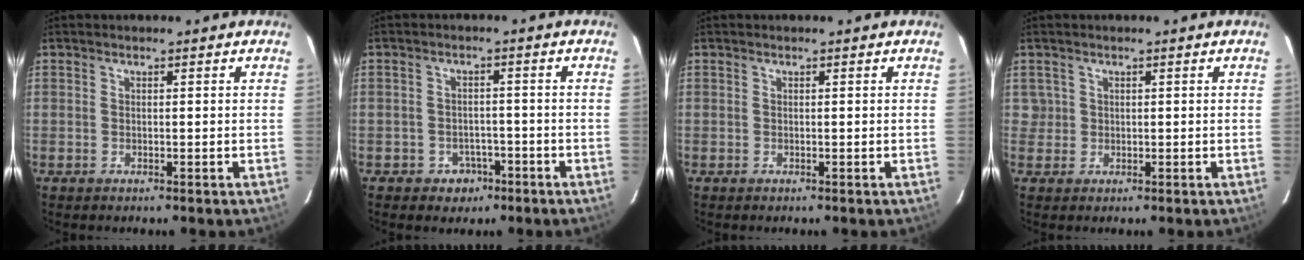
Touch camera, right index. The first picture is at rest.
{"total": 4.6, "force": [-2.6, 3.7, 0.6], "torque": [-0.024, 0.016, -0.027]}
{"total": 0.0}
{"total": 1.8, "force": [0.3, 1.7, -0.3], "torque": [0.015, 0.012, 0.007]}